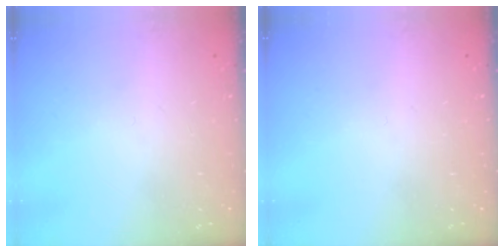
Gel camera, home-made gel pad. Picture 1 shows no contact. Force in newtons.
{"total": 0.0}